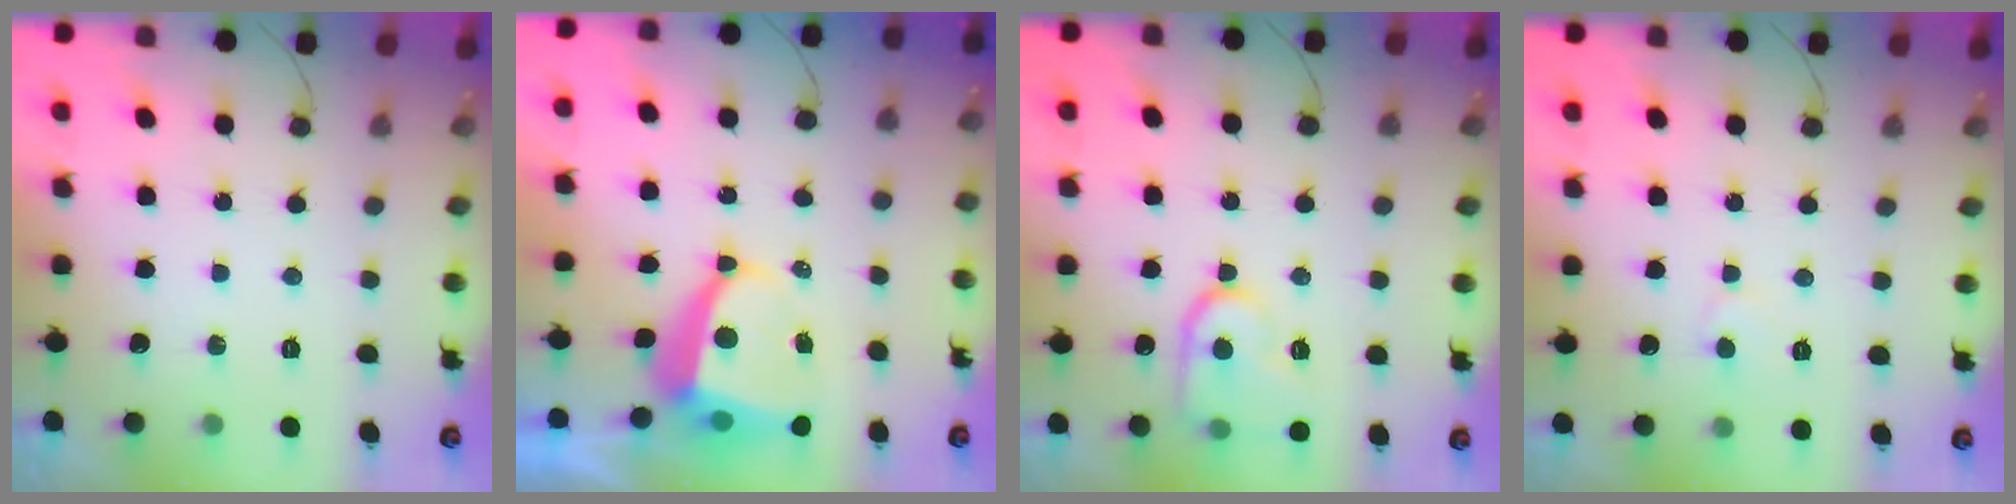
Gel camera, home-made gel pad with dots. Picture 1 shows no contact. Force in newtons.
{"total": 7.2, "press": 7.2, "slide": 0.9}
{"total": 12.5, "press": 12.5, "slide": 1.3}
{"total": 3.7, "press": 3.7, "slide": 0.3}